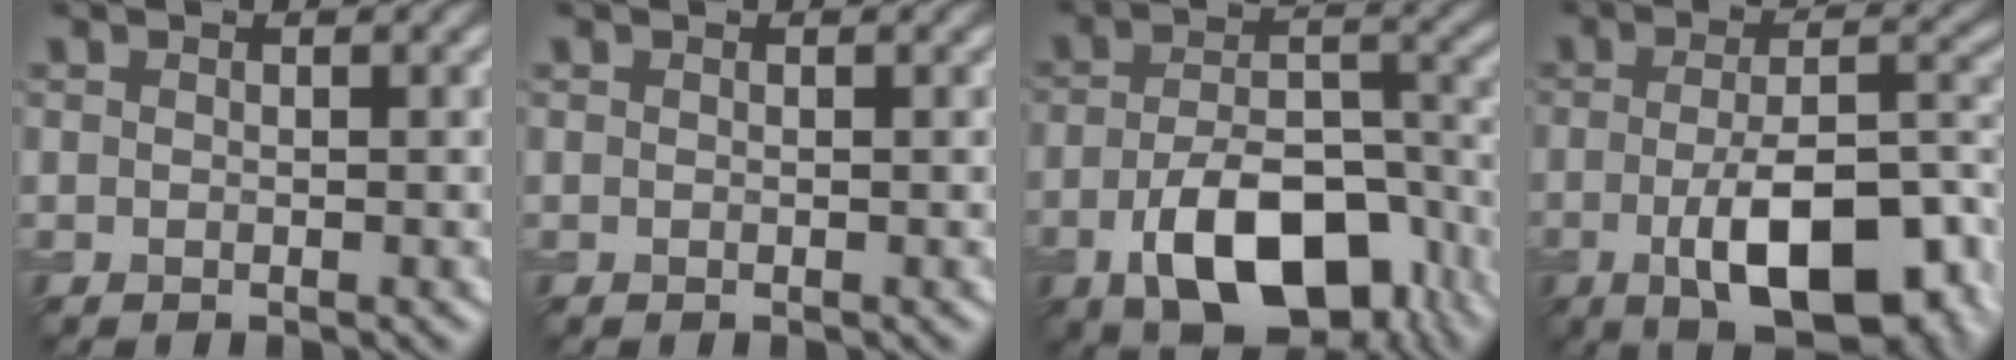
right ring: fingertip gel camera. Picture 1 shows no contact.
{"total": 0.0}
{"total": 11.1, "force": [-5.1, 5.7, 8.1], "torque": [-0.148, -0.015, -0.075]}
{"total": 11.4, "force": [-4.1, 4.4, 9.7], "torque": [-0.163, -0.012, -0.062]}